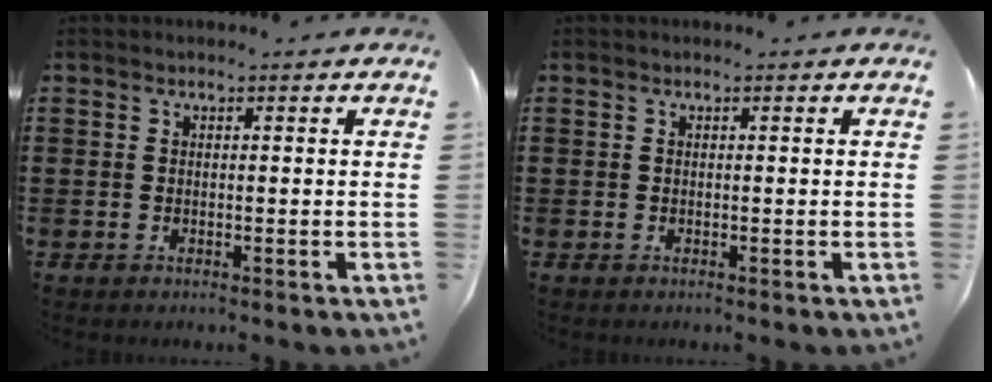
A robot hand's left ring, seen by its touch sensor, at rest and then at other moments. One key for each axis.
{"total": 0.0}